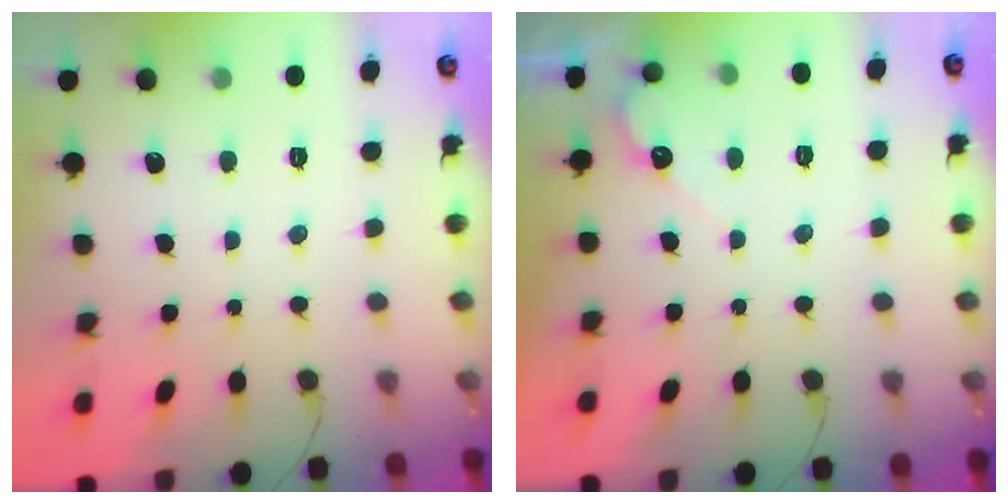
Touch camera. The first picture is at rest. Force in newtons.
{"total": 3.3, "press": 3.3, "slide": 0.2}